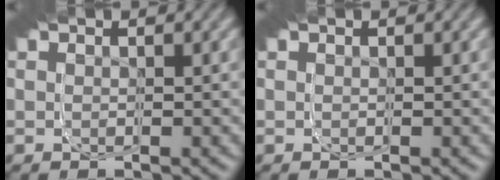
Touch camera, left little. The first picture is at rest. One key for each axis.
{"total": 0.0}